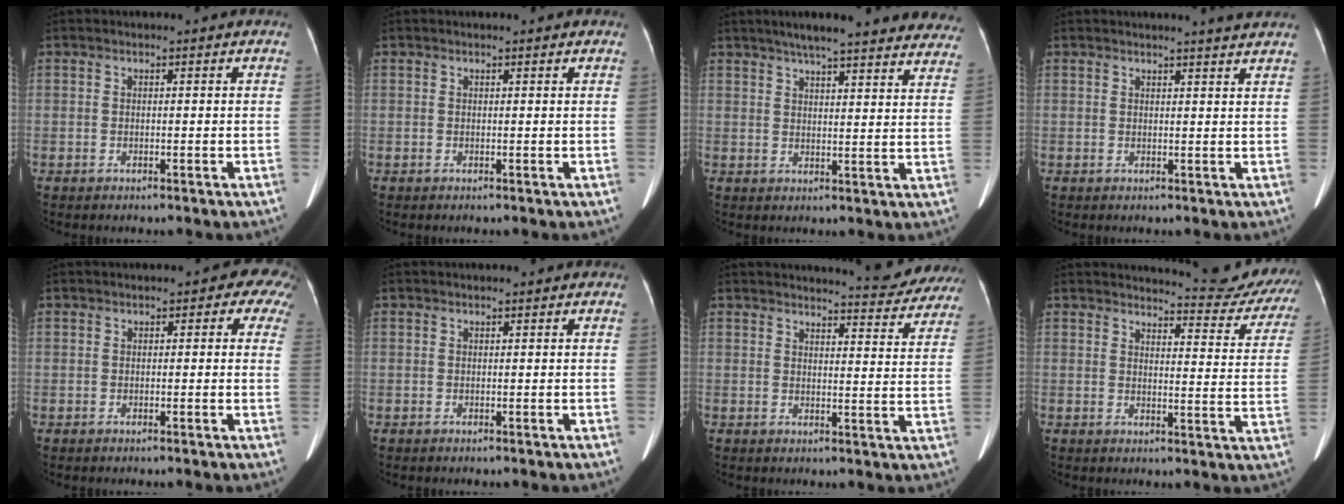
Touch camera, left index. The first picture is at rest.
{"total": 1.0, "force": [0.9, 0.2, 0.4], "torque": [-0.009, 0.006, 0.009]}
{"total": 25.3, "force": [22.2, 3.6, 11.6], "torque": [-0.163, -0.018, 0.259]}
{"total": 4.6, "force": [4.3, -0.6, 1.7], "torque": [-0.024, 0.000, 0.038]}
{"total": 4.8, "force": [1.7, 2.7, 3.6], "torque": [-0.017, 0.018, 0.010]}
{"total": 0.0}
{"total": 10.5, "force": [10.2, 1.3, 2.1], "torque": [-0.013, -0.026, 0.103]}
{"total": 14.0, "force": [13.8, 1.1, 1.6], "torque": [-0.001, -0.079, 0.136]}